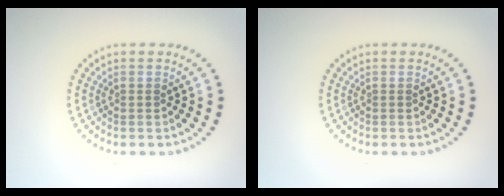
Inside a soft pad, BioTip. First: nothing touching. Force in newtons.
{"total": 0.0}